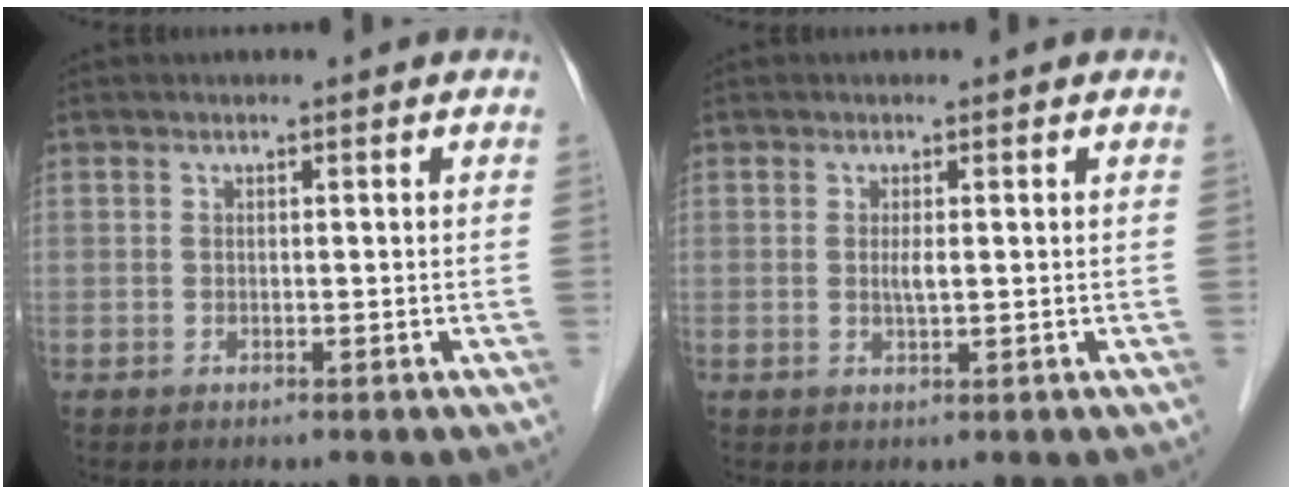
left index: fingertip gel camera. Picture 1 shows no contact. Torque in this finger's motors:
{"motor_torque": [0.57, 0.45, 0.03, 0.04]}